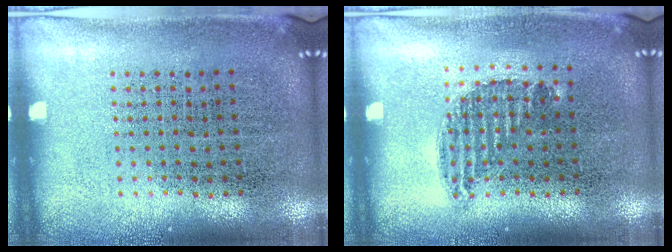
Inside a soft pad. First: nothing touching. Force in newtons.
{"total": 0.8, "press": 0.7, "slide": 0.5}